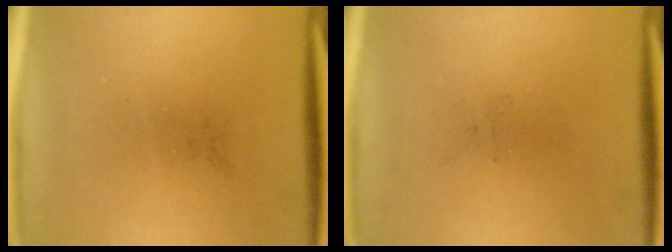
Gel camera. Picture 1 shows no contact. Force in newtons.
{"total": 0.0}